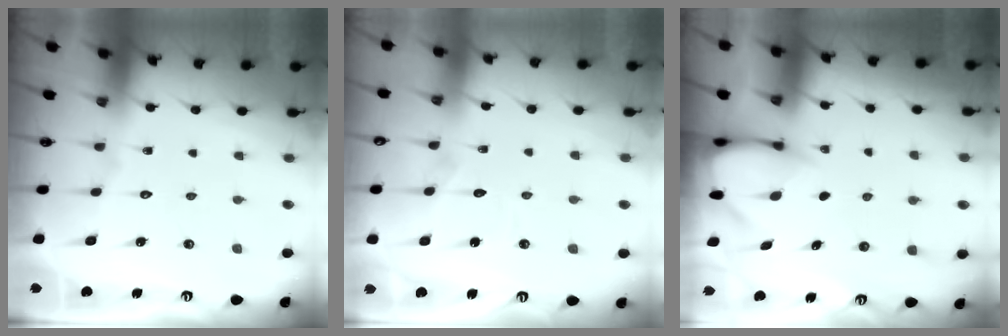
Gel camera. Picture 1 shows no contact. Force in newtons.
{"total": 3.9, "press": 3.8, "slide": 0.2}
{"total": 3.3, "press": 3.3, "slide": 0.2}